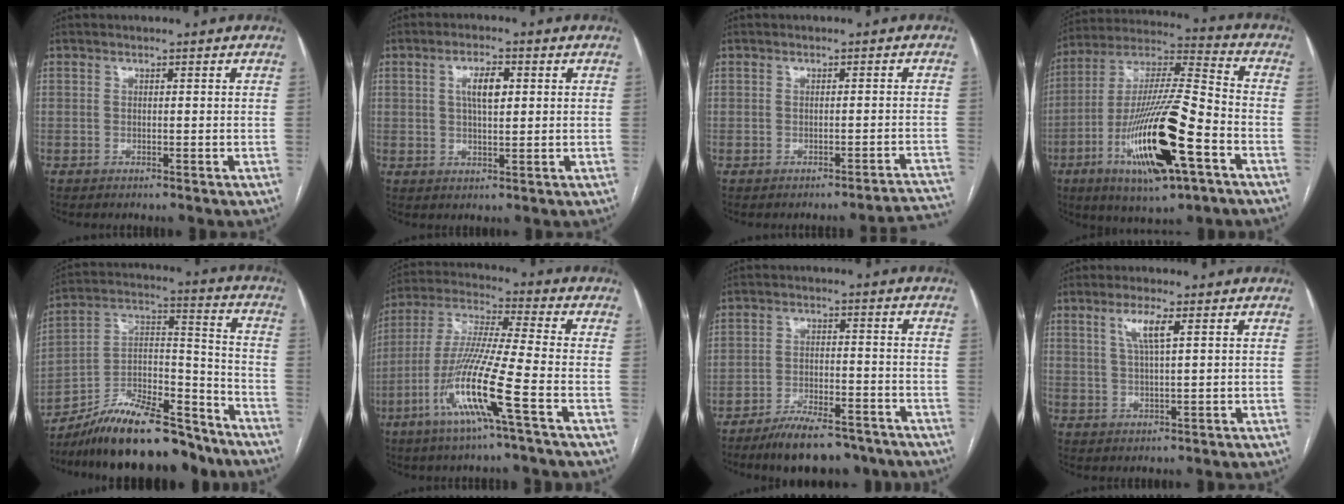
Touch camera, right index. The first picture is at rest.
{"total": 4.7, "force": [1.1, 1.7, 4.3], "torque": [-0.078, 0.008, 0.021]}
{"total": 1.9, "force": [-1.6, 0.5, 0.8], "torque": [-0.002, 0.004, -0.017]}
{"total": 22.3, "force": [-8.7, 3.7, 20.2], "torque": [-0.388, -0.021, -0.147]}
{"total": 20.9, "force": [-17.5, 5.2, 10.3], "torque": [-0.178, 0.028, -0.298]}
{"total": 14.8, "force": [-6.2, -0.6, 13.4], "torque": [-0.279, -0.014, -0.123]}
{"total": 12.0, "force": [-9.6, 3.9, 6.0], "torque": [-0.084, 0.001, -0.147]}
{"total": 4.5, "force": [1.8, 0.5, 4.1], "torque": [-0.084, 0.003, 0.038]}